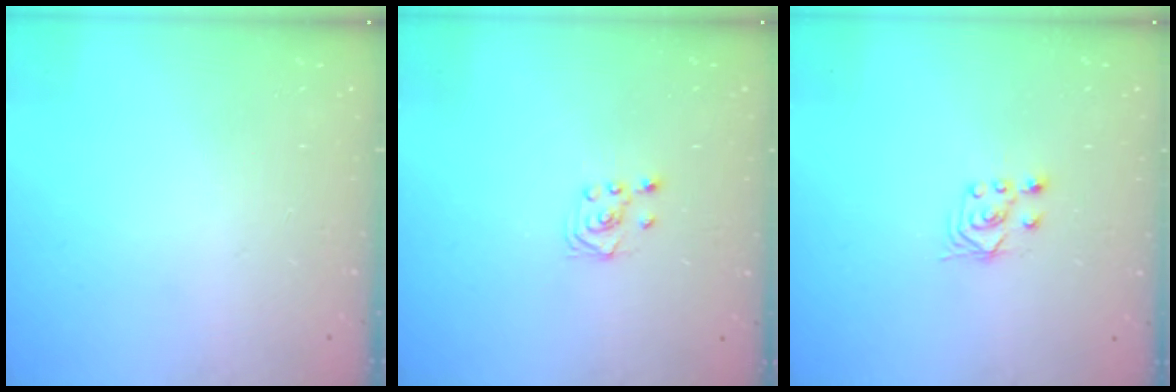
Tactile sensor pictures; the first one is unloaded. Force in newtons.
{"total": 2.3, "press": 2.2, "slide": 0.6}
{"total": 3.0, "press": 2.8, "slide": 0.9}